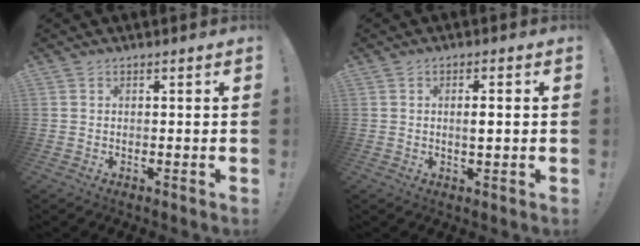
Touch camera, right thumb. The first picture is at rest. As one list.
[{"total": 2.8, "force": [0.0, 0.7, 2.8], "torque": [-0.035, -0.004, -0.005]}]